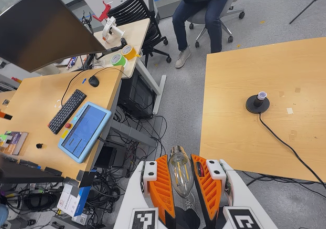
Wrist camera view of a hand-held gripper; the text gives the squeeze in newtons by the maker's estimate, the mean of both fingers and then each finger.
{"total": 11.0, "left": 11.2, "right": 10.8}